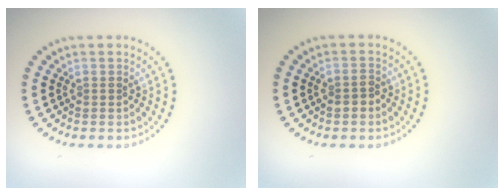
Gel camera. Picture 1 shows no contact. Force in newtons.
{"total": 1.4, "press": 1.3, "slide": 0.4}